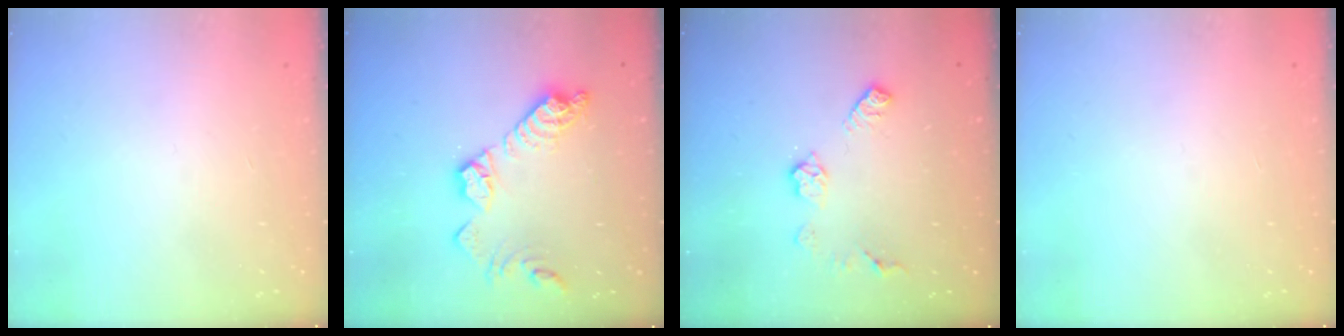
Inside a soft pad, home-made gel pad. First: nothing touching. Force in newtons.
{"total": 13.8, "press": 13.8, "slide": 0.7}
{"total": 8.1, "press": 8.1, "slide": 0.2}
{"total": 0.0}